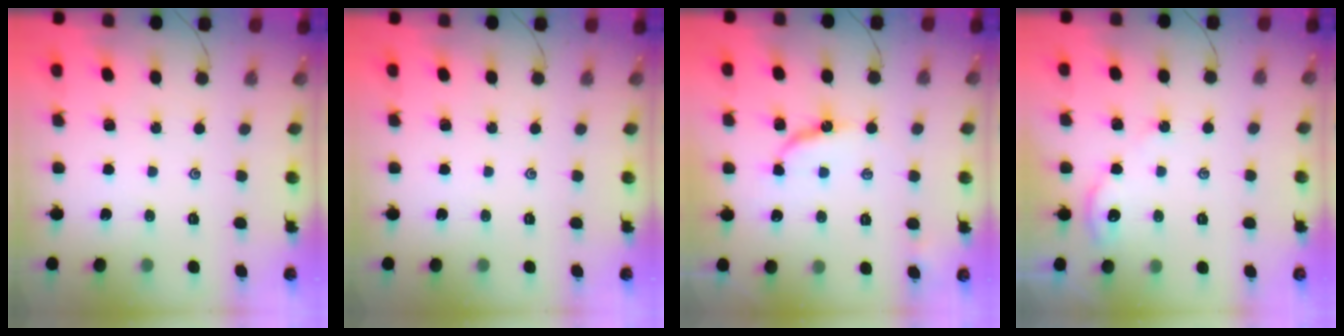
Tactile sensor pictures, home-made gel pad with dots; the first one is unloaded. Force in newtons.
{"total": 0.0}
{"total": 8.4, "press": 8.4, "slide": 0.6}
{"total": 4.8, "press": 4.8, "slide": 0.7}